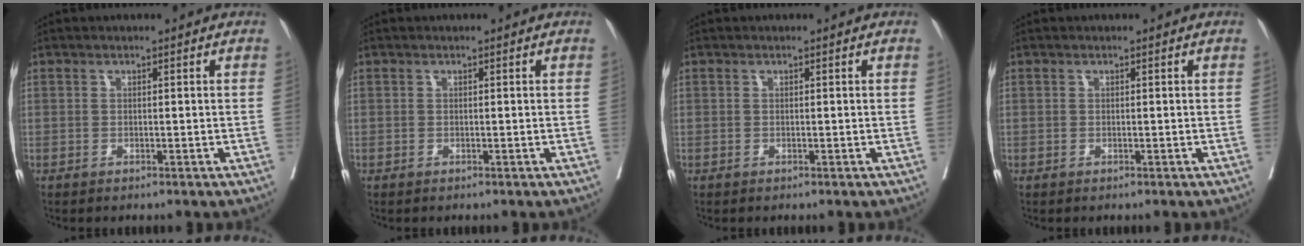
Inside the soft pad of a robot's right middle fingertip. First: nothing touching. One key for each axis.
{"total": 0.0}
{"total": 0.0}
{"total": 0.0}